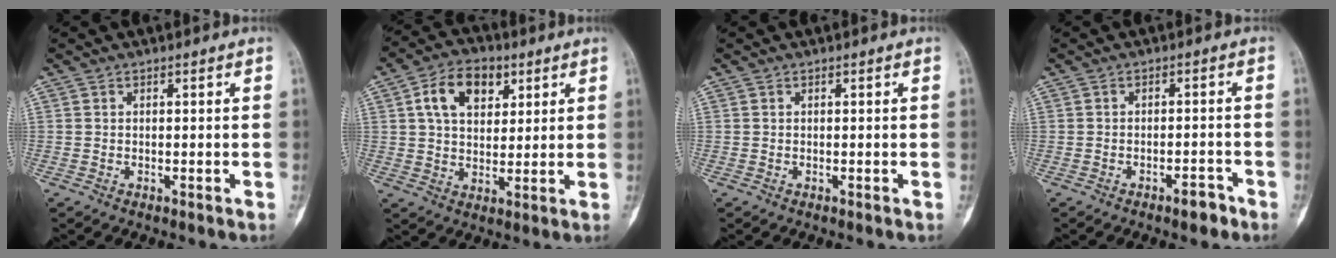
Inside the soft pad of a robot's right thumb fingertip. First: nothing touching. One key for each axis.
{"total": 10.6, "fx": 4.1, "fy": 6.9, "fz": 6.9, "tx": -0.095, "ty": -0.004, "tz": 0.067}
{"total": 0.0}
{"total": 3.0, "fx": -2.1, "fy": 1.1, "fz": 1.9, "tx": -0.022, "ty": 0.016, "tz": -0.031}